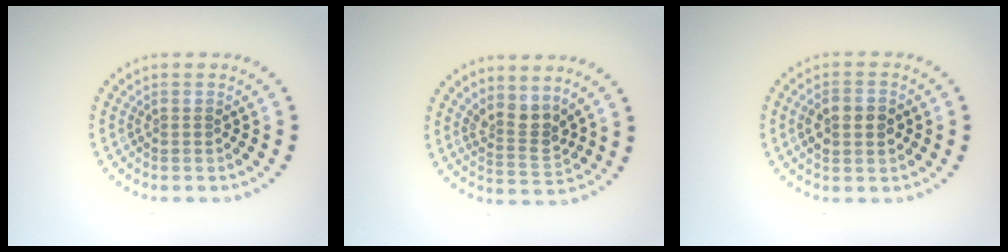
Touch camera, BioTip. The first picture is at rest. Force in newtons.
{"total": 2.8, "press": 2.2, "slide": 1.8}
{"total": 3.6, "press": 3.6, "slide": 0.1}